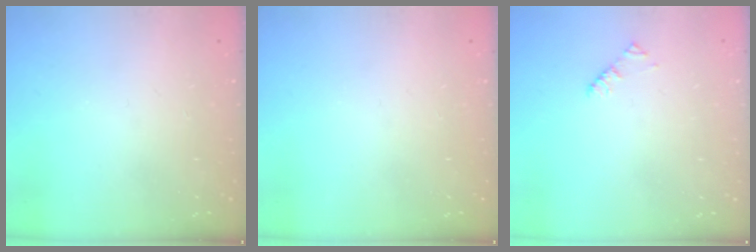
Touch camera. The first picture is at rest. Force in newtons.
{"total": 0.0}
{"total": 1.9, "press": 1.9, "slide": 0.3}